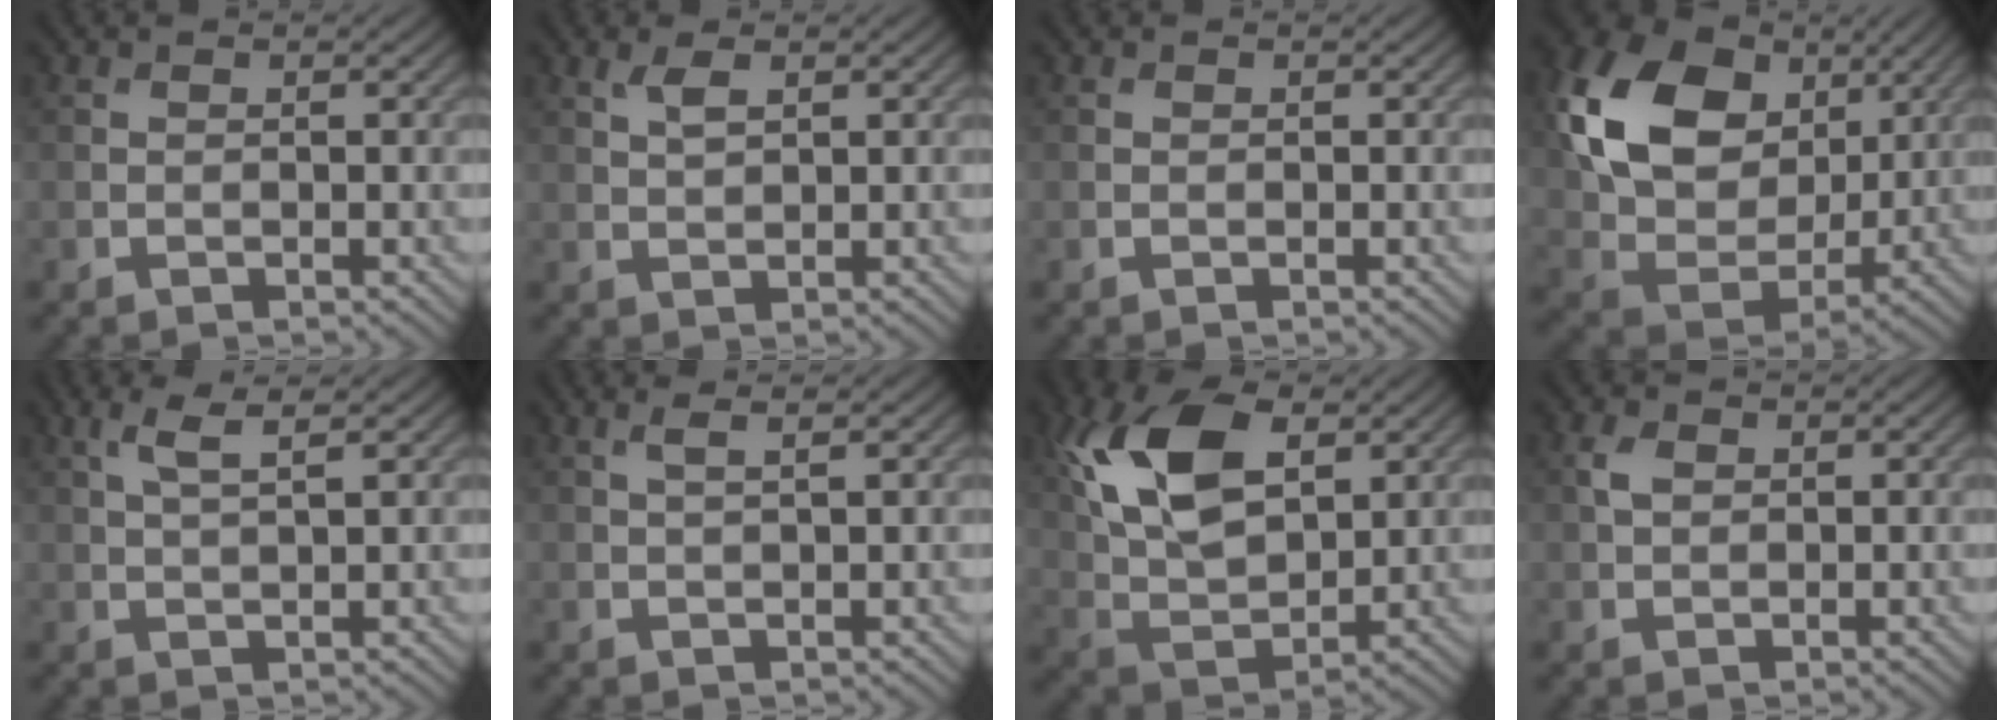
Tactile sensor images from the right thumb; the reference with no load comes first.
{"total": 2.2, "force": [1.1, 0.9, 1.7], "torque": [-0.039, 0.002, 0.023]}
{"total": 0.0}
{"total": 14.9, "force": [4.8, 10.7, 9.2], "torque": [-0.203, 0.008, 0.089]}
{"total": 3.3, "force": [1.8, 0.4, 2.7], "torque": [-0.062, 0.007, 0.040]}
{"total": 2.2, "force": [1.1, 0.4, 1.8], "torque": [-0.027, 0.005, 0.015]}
{"total": 12.3, "force": [4.6, 6.6, 9.3], "torque": [-0.212, 0.015, 0.088]}
{"total": 1.8, "force": [0.6, 1.2, 1.2], "torque": [-0.029, 0.004, 0.009]}